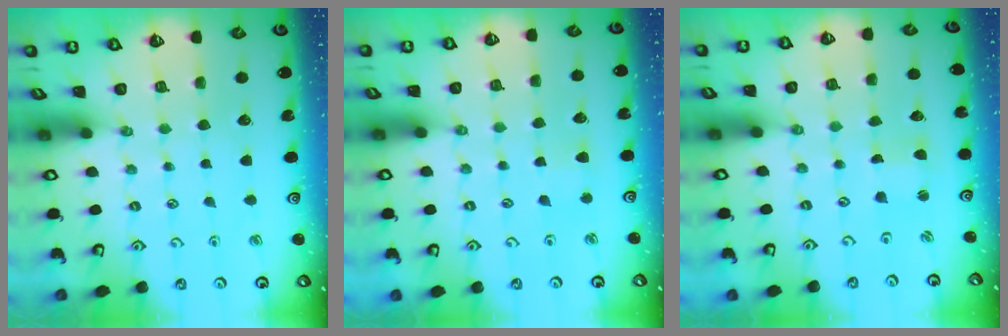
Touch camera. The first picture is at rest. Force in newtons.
{"total": 2.5, "press": 2.4, "slide": 0.7}
{"total": 1.1, "press": 1.1, "slide": 0.2}